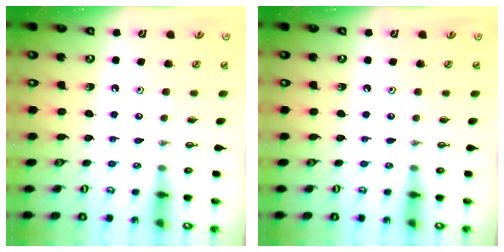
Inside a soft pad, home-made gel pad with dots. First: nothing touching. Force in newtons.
{"total": 0.0}